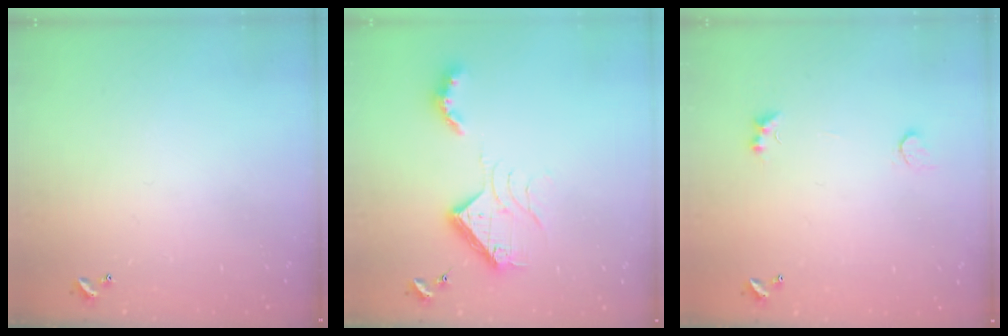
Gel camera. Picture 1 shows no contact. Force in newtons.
{"total": 12.0, "press": 12.0, "slide": 0.4}
{"total": 1.4, "press": 1.1, "slide": 0.9}